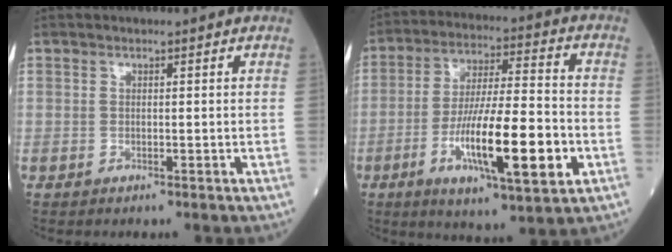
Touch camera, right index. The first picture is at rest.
{"total": 17.7, "force": [-5.3, 3.2, 16.6], "torque": [-0.301, -0.010, -0.083]}